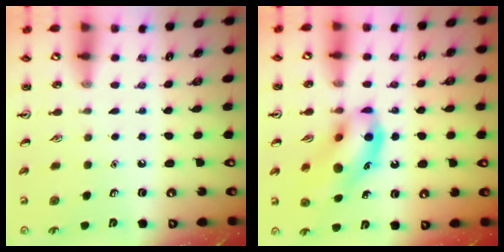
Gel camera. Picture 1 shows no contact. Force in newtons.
{"total": 13.5, "press": 13.3, "slide": 2.7}